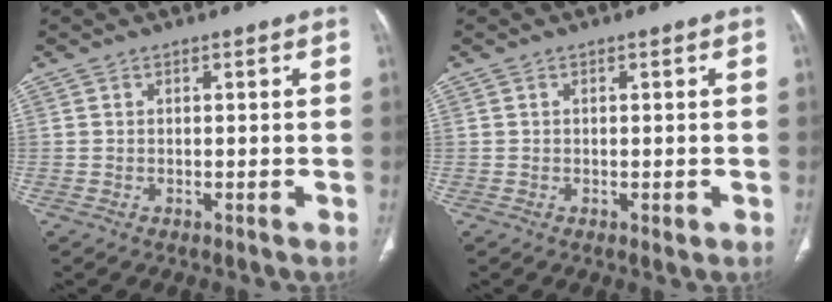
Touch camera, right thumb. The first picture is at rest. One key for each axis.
{"total": 0.9, "fx": -0.2, "fy": 0.5, "fz": 0.8, "tx": -0.009, "ty": -0.002, "tz": -0.001}